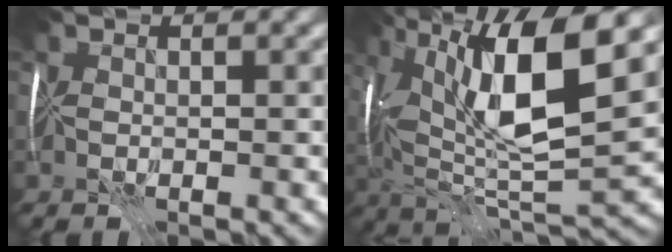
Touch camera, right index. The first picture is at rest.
{"total": 12.4, "force": [4.0, 3.5, 11.2], "torque": [-0.203, 0.002, 0.072]}